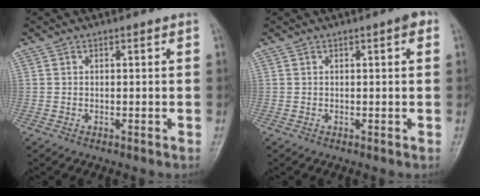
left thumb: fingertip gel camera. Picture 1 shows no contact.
{"total": 1.7, "force": [0.6, 0.5, 1.5], "torque": [-0.017, 0.004, 0.006]}